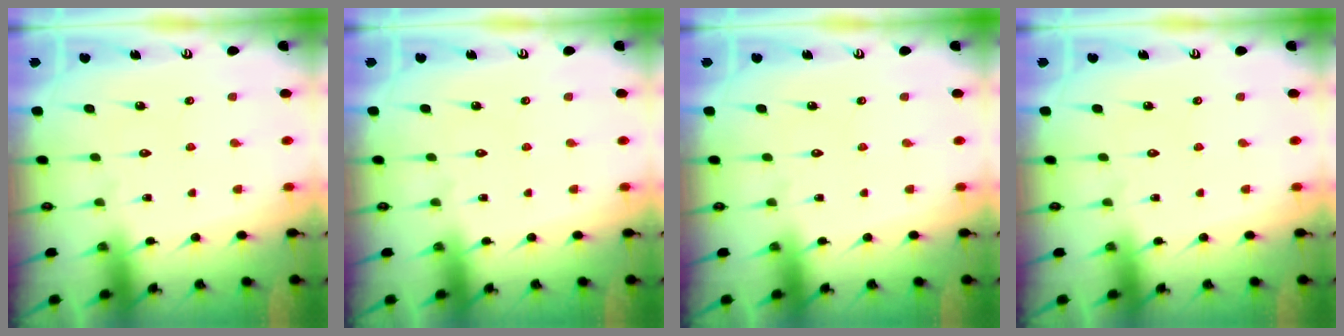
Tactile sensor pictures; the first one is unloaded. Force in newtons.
{"total": 0.0}
{"total": 0.0}
{"total": 0.0}